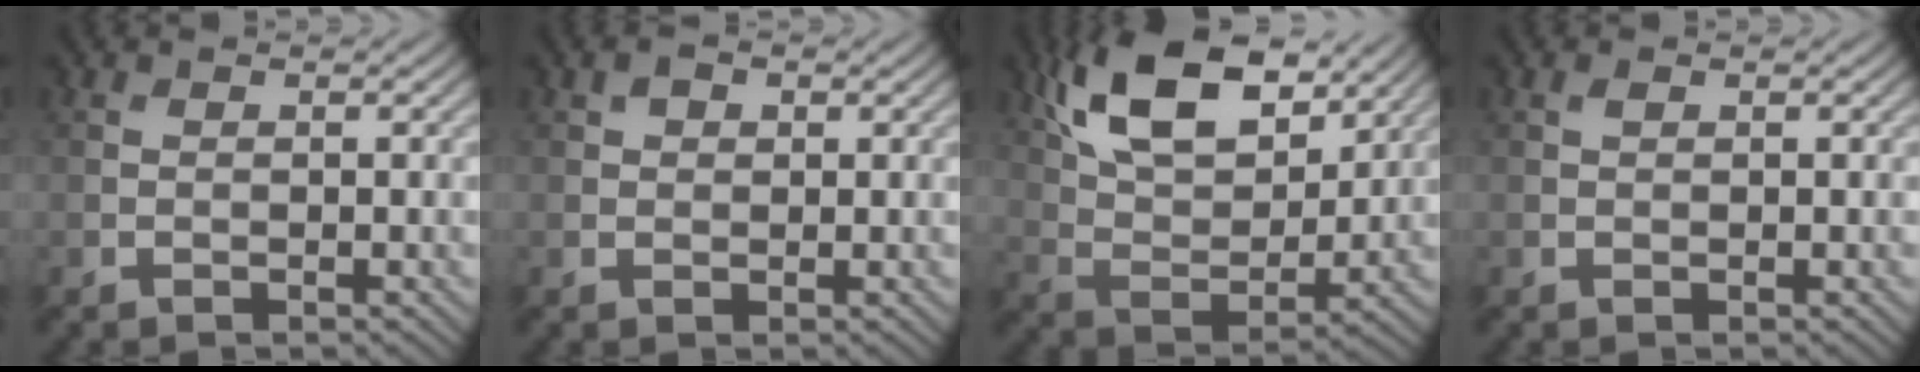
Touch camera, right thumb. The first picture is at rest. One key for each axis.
{"total": 1.5, "fx": 0.7, "fy": 1.1, "fz": 0.7, "tx": -0.013, "ty": 0.002, "tz": 0.009}
{"total": 14.2, "fx": 8.2, "fy": 6.7, "fz": 9.5, "tx": -0.190, "ty": 0.007, "tz": 0.136}
{"total": 0.5, "fx": 0.3, "fy": 0.2, "fz": 0.4, "tx": -0.009, "ty": 0.001, "tz": 0.005}